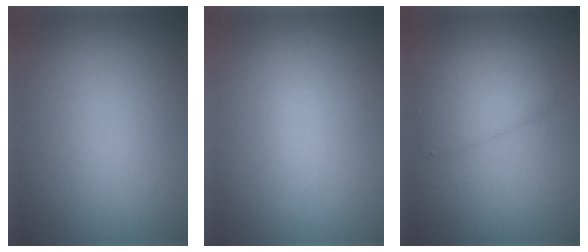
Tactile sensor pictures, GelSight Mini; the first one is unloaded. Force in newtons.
{"total": 0.5, "press": 0.5, "slide": 0.0}
{"total": 3.0, "press": 3.0, "slide": 0.1}